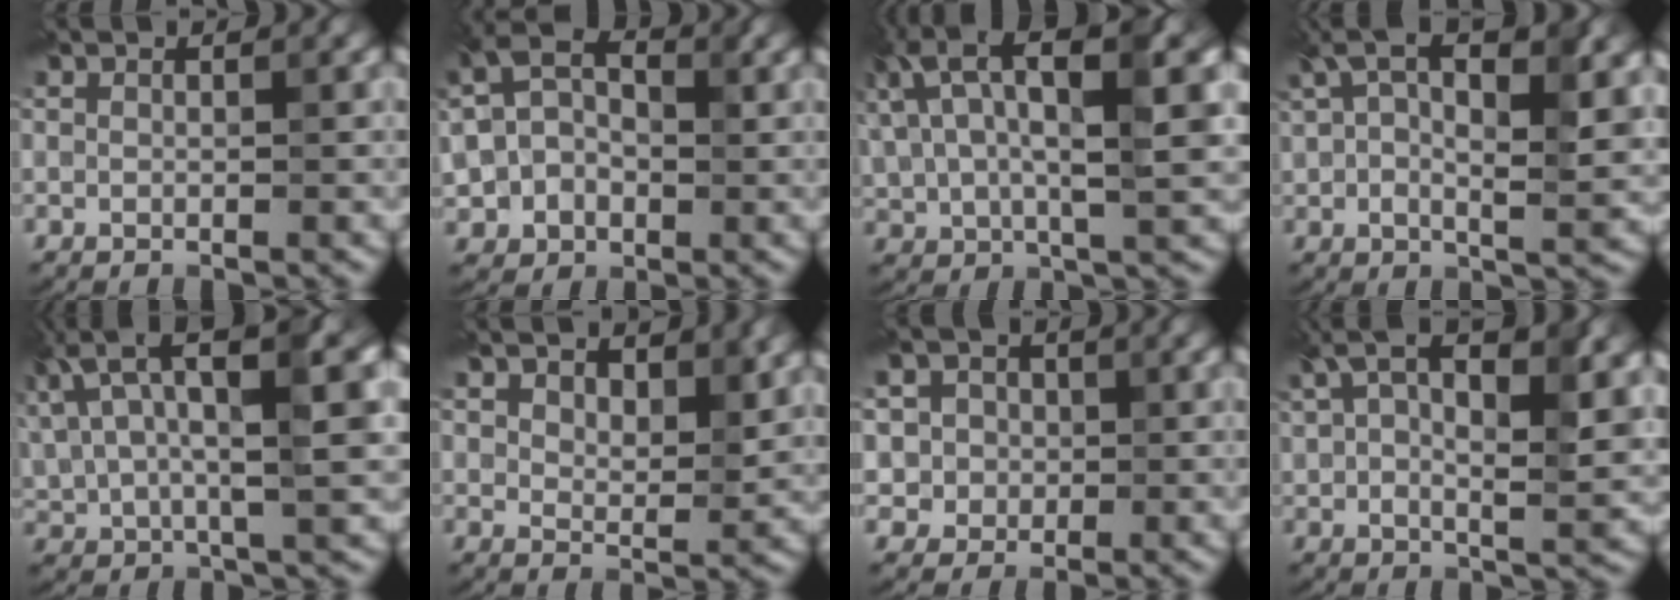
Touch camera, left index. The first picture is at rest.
{"total": 6.7, "force": [0.3, 5.1, 4.3], "torque": [-0.093, 0.012, 0.001]}
{"total": 11.2, "force": [5.1, 4.0, 9.2], "torque": [-0.189, 0.021, 0.085]}
{"total": 10.4, "force": [3.5, 5.0, 8.5], "torque": [-0.170, 0.001, 0.055]}
{"total": 11.9, "force": [5.9, 3.6, 9.7], "torque": [-0.198, 0.024, 0.100]}
{"total": 5.2, "force": [3.4, 2.3, 3.1], "torque": [-0.060, -0.003, 0.052]}
{"total": 5.1, "force": [1.2, 4.6, 1.9], "torque": [-0.026, 0.016, 0.001]}
{"total": 11.3, "force": [4.4, 5.3, 8.9], "torque": [-0.171, 0.003, 0.071]}